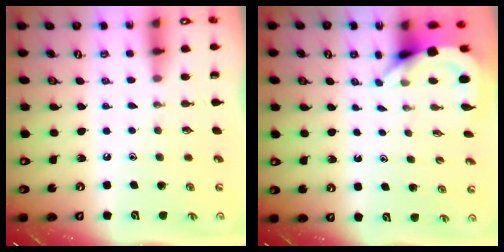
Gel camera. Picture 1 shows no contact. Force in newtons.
{"total": 3.6, "press": 3.6, "slide": 0.3}